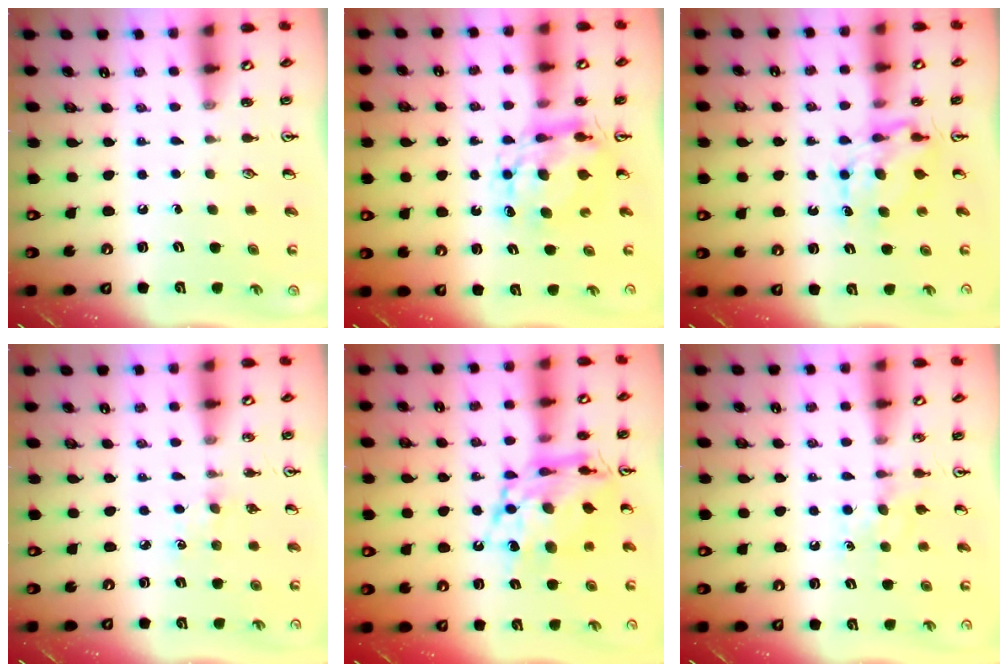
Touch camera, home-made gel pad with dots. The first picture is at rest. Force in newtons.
{"total": 7.9, "press": 7.9, "slide": 0.8}
{"total": 7.4, "press": 7.4, "slide": 0.6}
{"total": 2.8, "press": 2.7, "slide": 0.4}
{"total": 15.5, "press": 15.5, "slide": 1.5}
{"total": 5.2, "press": 5.2, "slide": 0.7}